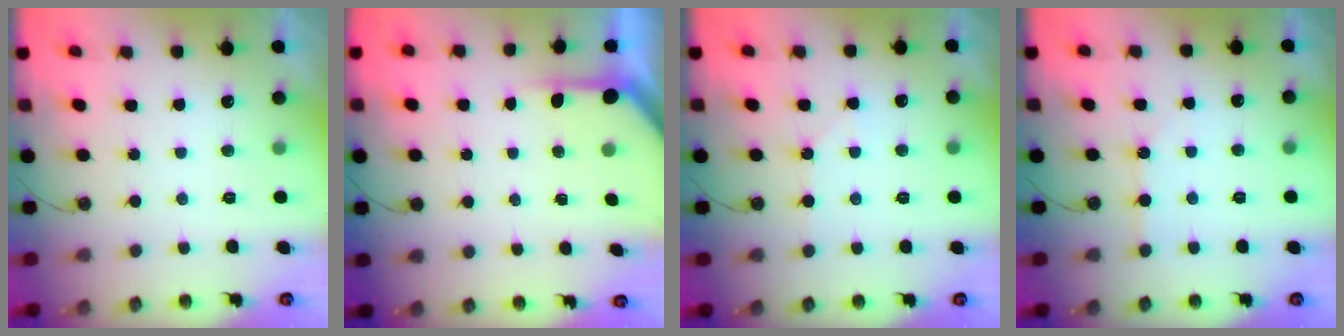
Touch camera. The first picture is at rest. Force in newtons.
{"total": 4.2, "press": 4.2, "slide": 0.4}
{"total": 4.2, "press": 4.1, "slide": 0.6}
{"total": 2.3, "press": 2.3, "slide": 0.4}